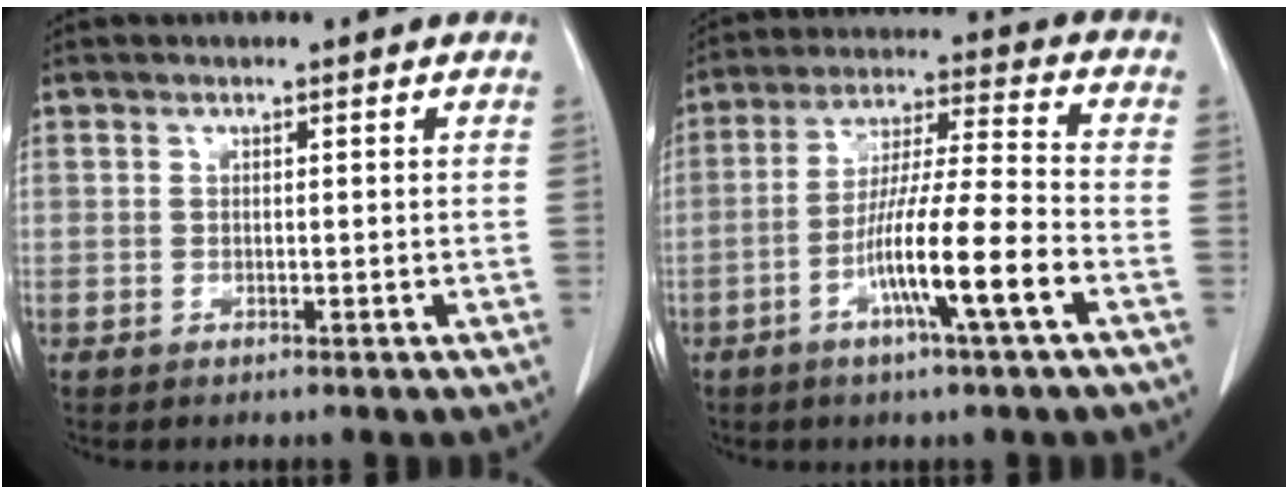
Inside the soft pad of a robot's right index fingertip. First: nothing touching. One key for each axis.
{"total": 12.2, "fx": -5.0, "fy": -0.5, "fz": 11.1, "tx": -0.207, "ty": -0.002, "tz": -0.092}